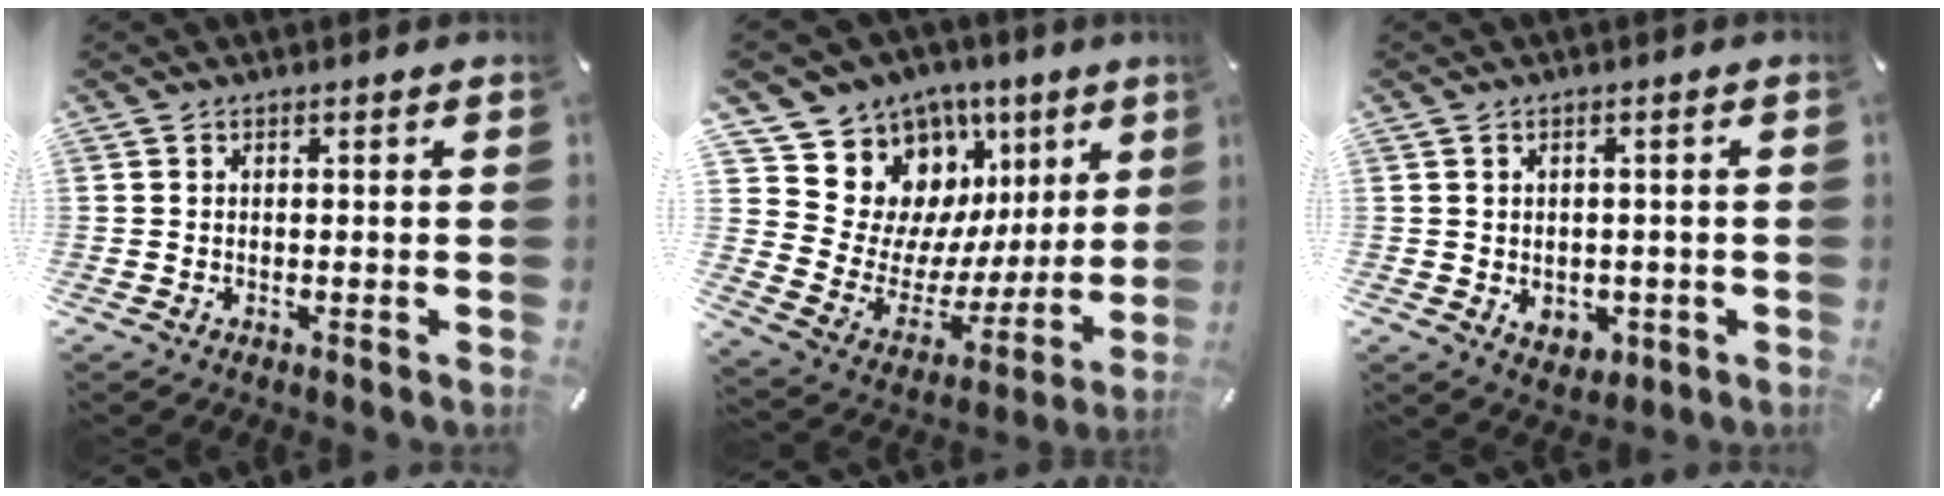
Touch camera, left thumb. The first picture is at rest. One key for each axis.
{"total": 13.8, "fx": 8.2, "fy": 10.7, "fz": 2.8, "tx": -0.048, "ty": -0.092, "tz": 0.160}
{"total": 3.9, "fx": -0.7, "fy": 3.4, "fz": 1.8, "tx": -0.012, "ty": 0.000, "tz": -0.012}